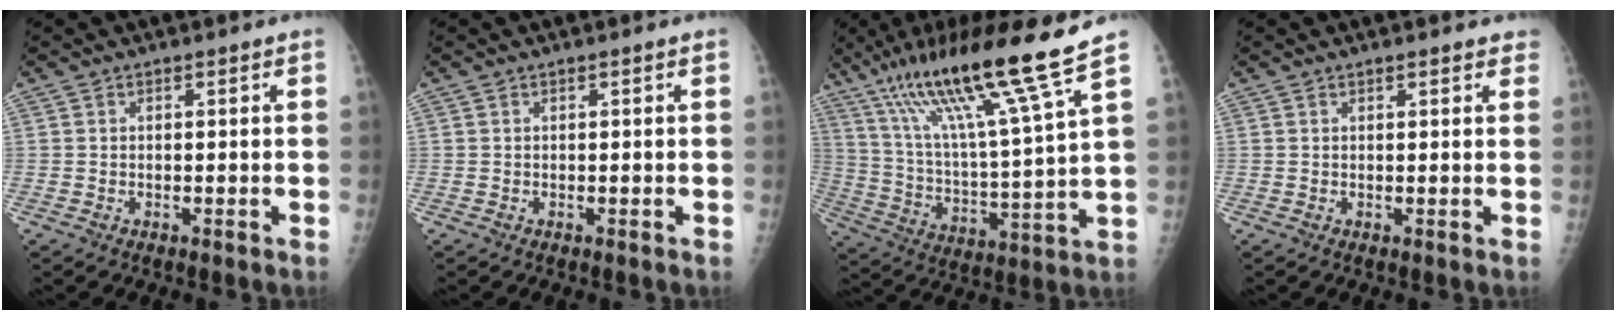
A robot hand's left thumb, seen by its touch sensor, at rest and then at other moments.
{"total": 0.0}
{"total": 20.4, "force": [14.0, 0.1, 14.8], "torque": [-0.243, -0.055, 0.249]}
{"total": 2.5, "force": [2.0, 0.8, 1.3], "torque": [0.002, 0.002, 0.019]}